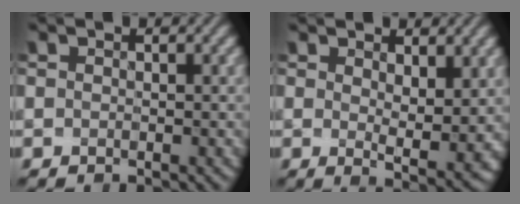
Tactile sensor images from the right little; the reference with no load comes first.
{"total": 5.2, "force": [1.0, 2.3, 4.6], "torque": [-0.065, -0.007, 0.023]}